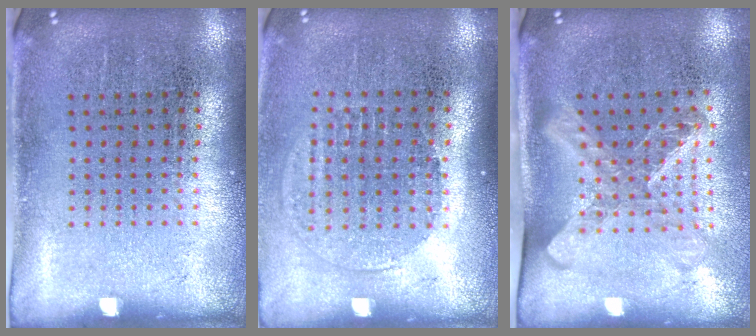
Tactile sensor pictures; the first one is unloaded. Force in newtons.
{"total": 1.3, "press": 1.2, "slide": 0.5}
{"total": 1.6, "press": 1.3, "slide": 1.0}